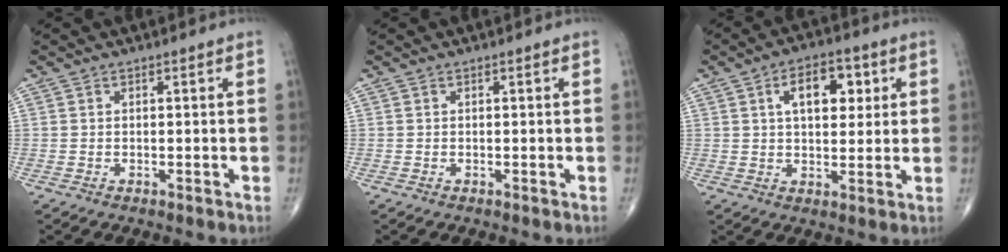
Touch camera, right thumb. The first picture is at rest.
{"total": 0.0}
{"total": 9.6, "force": [3.0, 5.4, 7.3], "torque": [-0.078, 0.000, 0.043]}